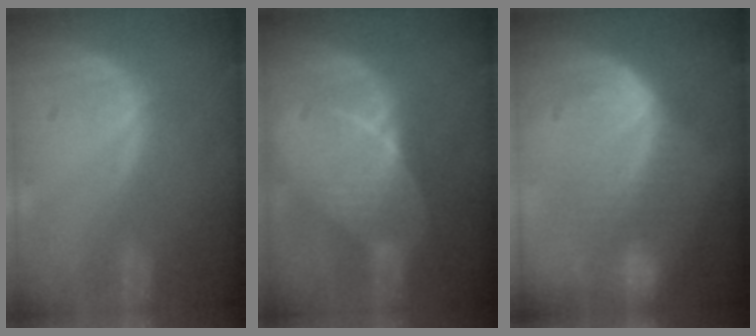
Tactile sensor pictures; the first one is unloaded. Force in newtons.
{"total": 6.8, "press": 6.5, "slide": 2.2}
{"total": 7.7, "press": 7.4, "slide": 2.2}